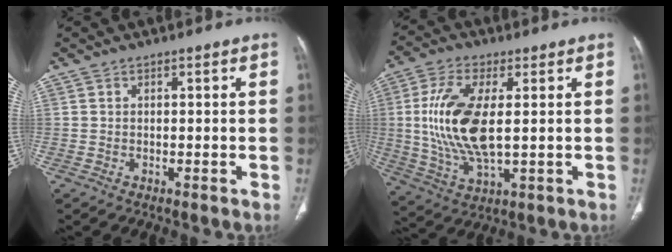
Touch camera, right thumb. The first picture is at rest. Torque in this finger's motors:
{"motor_torque": [2.52, 2.49, 1.92, -0.67, 0.61]}